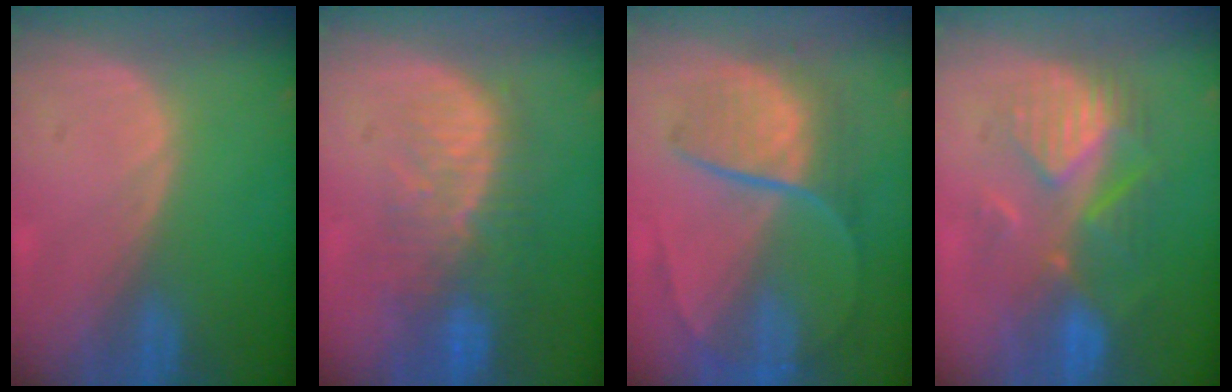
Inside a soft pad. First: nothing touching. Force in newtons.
{"total": 10.1, "press": 8.5, "slide": 5.5}
{"total": 8.8, "press": 7.5, "slide": 4.6}
{"total": 8.4, "press": 8.3, "slide": 1.3}